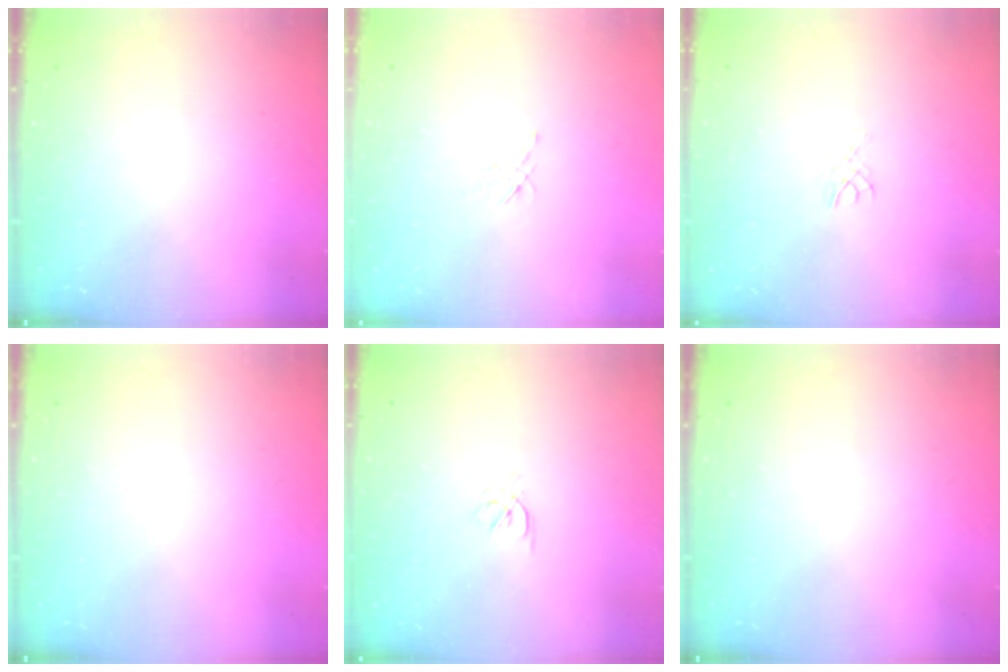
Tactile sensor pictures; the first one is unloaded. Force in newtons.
{"total": 2.1, "press": 2.0, "slide": 0.5}
{"total": 4.1, "press": 4.0, "slide": 0.5}
{"total": 0.0}
{"total": 1.7, "press": 1.6, "slide": 0.5}
{"total": 0.0}